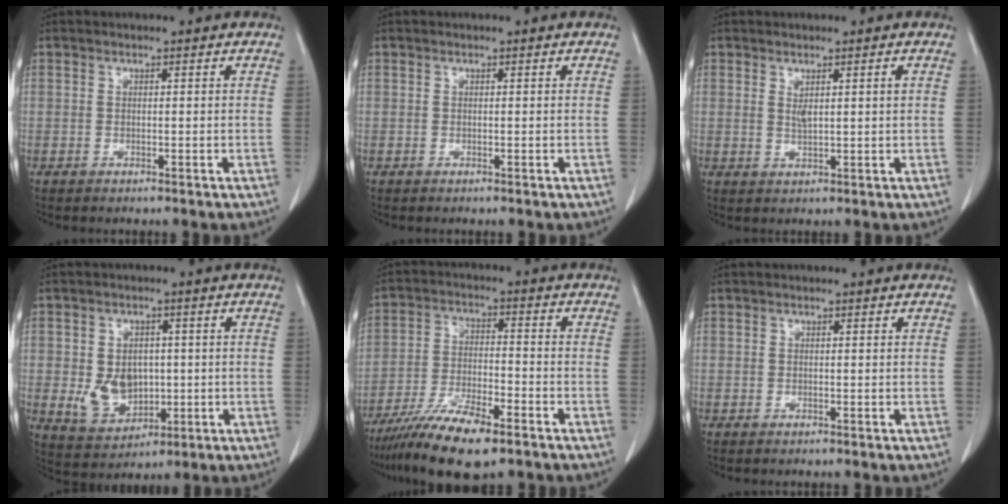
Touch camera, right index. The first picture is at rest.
{"total": 0.0}
{"total": 2.4, "force": [0.8, 0.2, 2.2], "torque": [-0.042, -0.002, 0.019]}
{"total": 7.3, "force": [-0.3, 5.6, 4.6], "torque": [-0.086, 0.004, 0.011]}
{"total": 12.3, "force": [-8.7, 2.4, 8.3], "torque": [-0.153, -0.023, -0.153]}
{"total": 0.0}